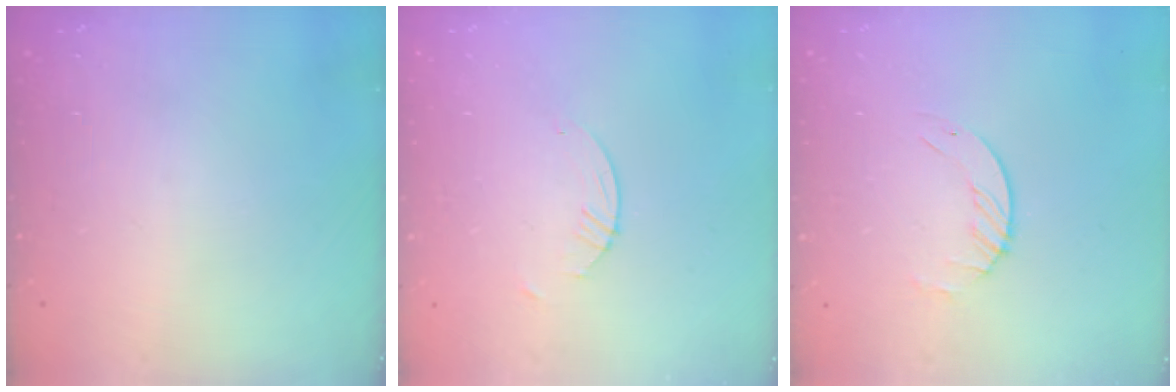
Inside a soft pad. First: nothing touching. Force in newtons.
{"total": 0.8, "press": 0.8, "slide": 0.2}
{"total": 1.7, "press": 1.7, "slide": 0.2}